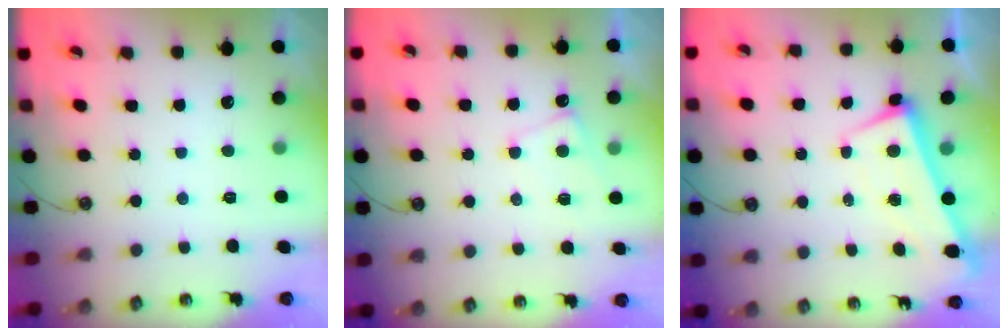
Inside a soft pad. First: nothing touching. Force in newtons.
{"total": 1.5, "press": 1.4, "slide": 0.4}
{"total": 1.5, "press": 0.5, "slide": 1.5}